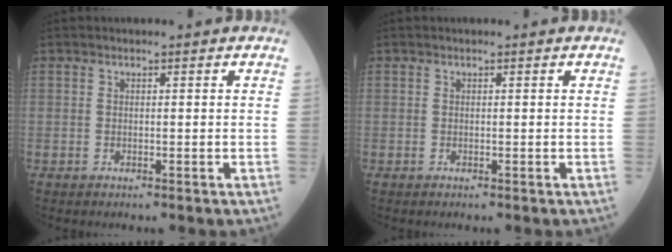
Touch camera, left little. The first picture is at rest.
{"total": 0.0}